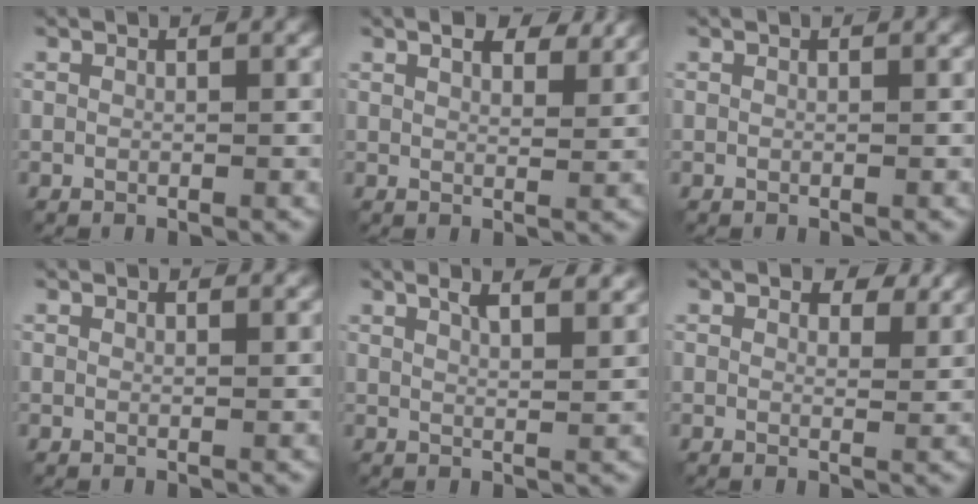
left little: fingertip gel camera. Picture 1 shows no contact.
{"total": 3.7, "force": [2.7, 1.3, 2.2], "torque": [-0.038, 0.003, 0.040]}
{"total": 0.0}
{"total": 1.9, "force": [1.7, 0.4, 0.6], "torque": [-0.010, 0.003, 0.015]}
{"total": 7.1, "force": [4.6, 2.6, 4.7], "torque": [-0.037, 0.031, 0.037]}
{"total": 3.1, "force": [2.4, 1.3, 1.4], "torque": [-0.025, -0.001, 0.031]}